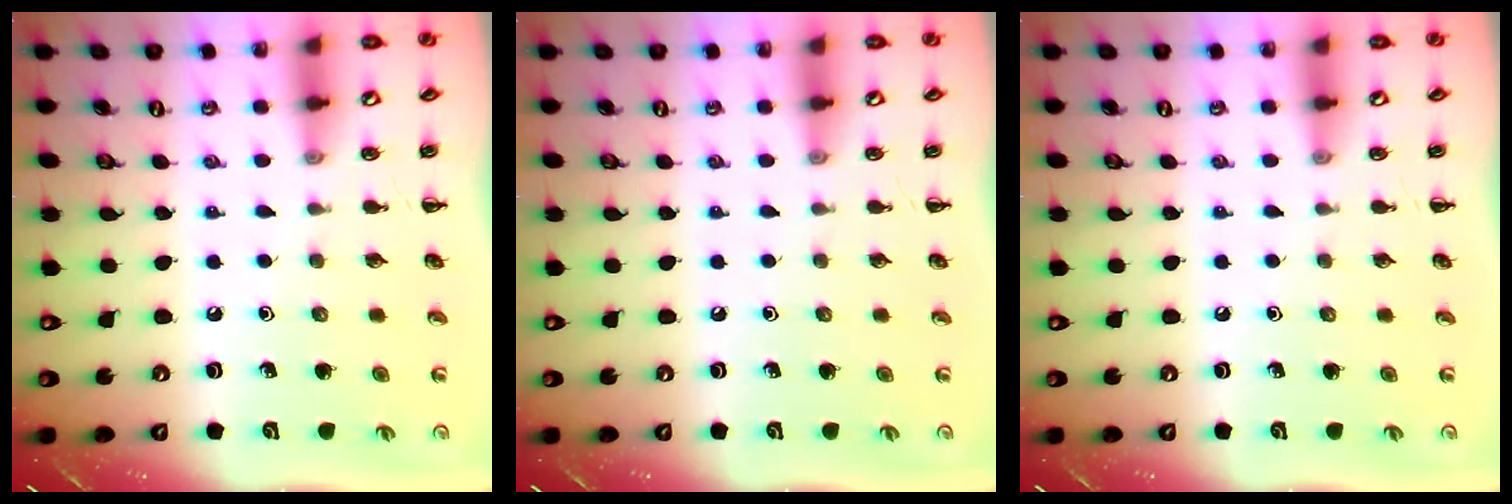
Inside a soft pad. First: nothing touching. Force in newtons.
{"total": 0.0}
{"total": 0.0}